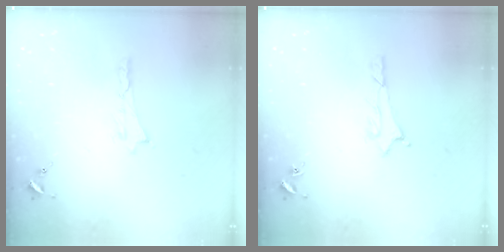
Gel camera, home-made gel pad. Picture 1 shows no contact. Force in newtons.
{"total": 1.1, "press": 1.1, "slide": 0.1}